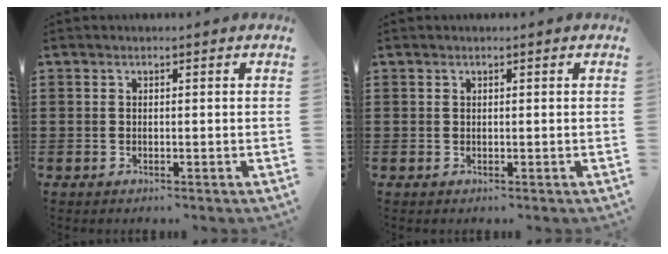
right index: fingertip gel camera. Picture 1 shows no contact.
{"total": 0.0}